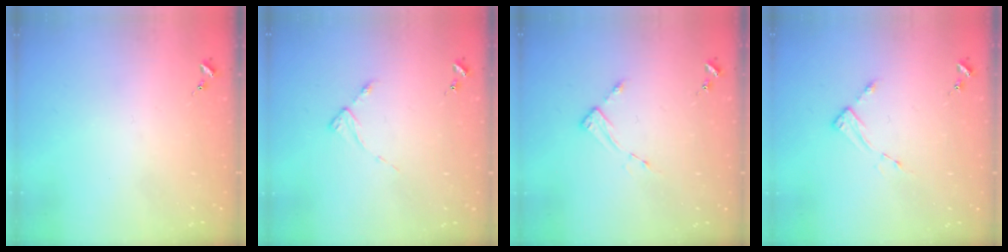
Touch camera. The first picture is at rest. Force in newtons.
{"total": 2.7, "press": 2.7, "slide": 0.4}
{"total": 3.0, "press": 3.0, "slide": 0.5}
{"total": 3.0, "press": 3.0, "slide": 0.5}